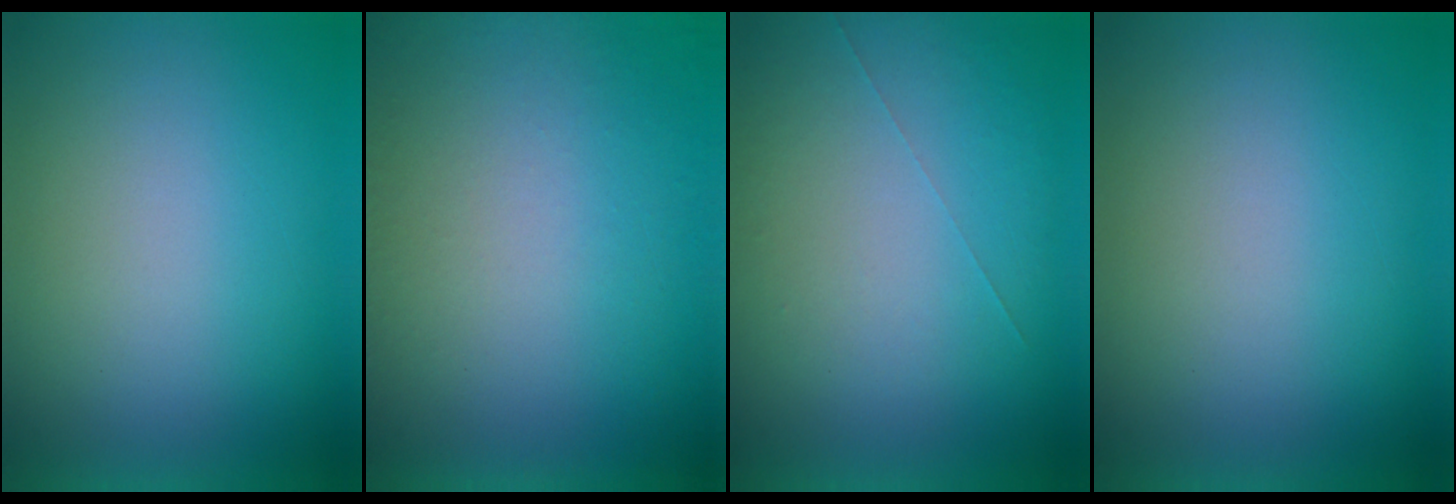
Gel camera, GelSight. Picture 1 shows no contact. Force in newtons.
{"total": 5.8}
{"total": 1.0}
{"total": 0.0}